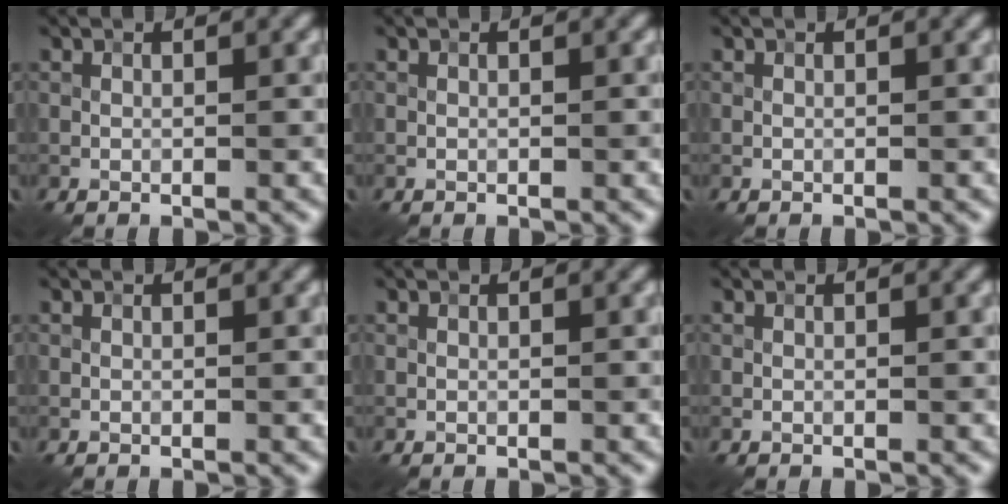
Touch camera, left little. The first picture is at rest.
{"total": 0.0}
{"total": 0.0}
{"total": 0.0}
{"total": 0.0}
{"total": 0.0}